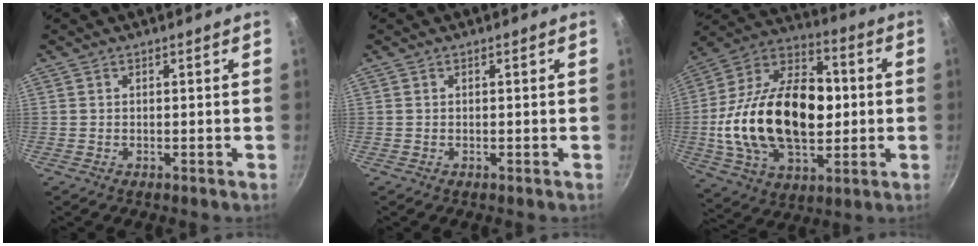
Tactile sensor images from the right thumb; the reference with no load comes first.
{"total": 0.0}
{"total": 28.4, "force": [-0.7, 17.8, 22.1], "torque": [-0.376, 0.031, -0.016]}